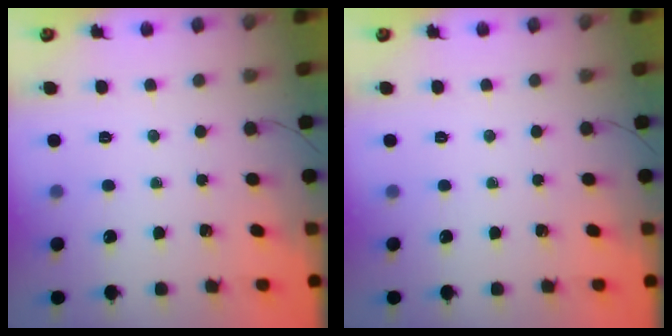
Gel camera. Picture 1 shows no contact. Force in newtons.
{"total": 0.0}